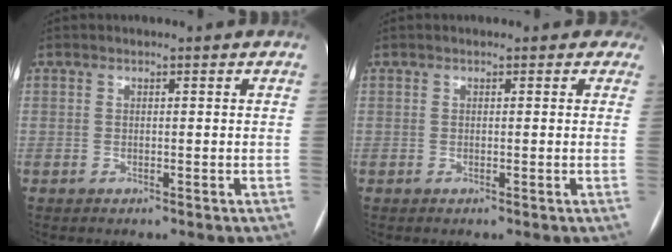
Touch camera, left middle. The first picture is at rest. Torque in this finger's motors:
{"motor_torque": [-0.06, -0.05, 0.02, -0.01]}